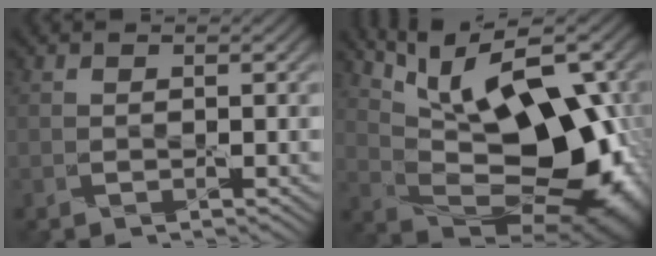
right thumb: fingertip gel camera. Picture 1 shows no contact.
{"total": 17.5, "force": [5.3, 8.5, 14.3], "torque": [-0.208, 0.023, 0.097]}